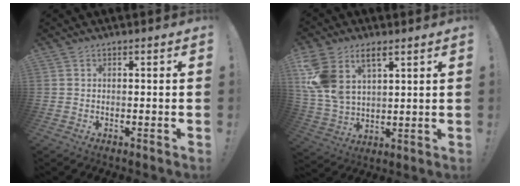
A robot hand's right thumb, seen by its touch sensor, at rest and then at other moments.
{"total": 12.4, "force": [6.5, 7.5, 7.4], "torque": [-0.158, -0.034, 0.125]}